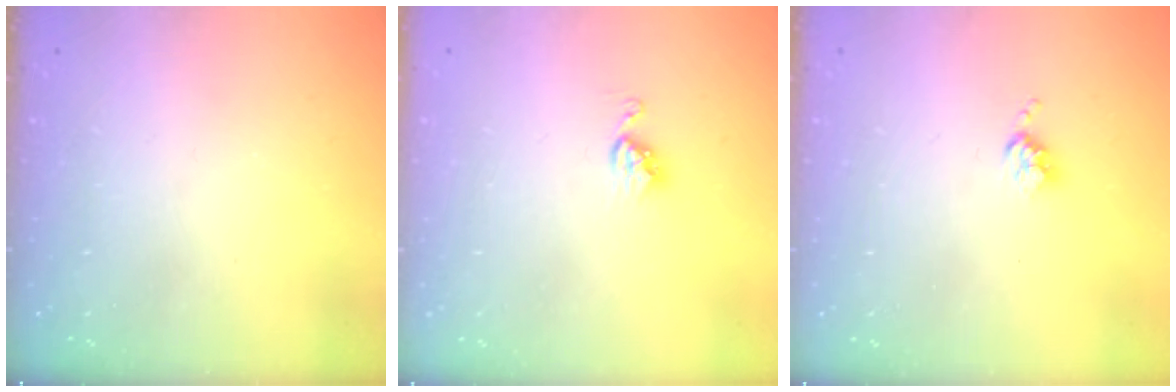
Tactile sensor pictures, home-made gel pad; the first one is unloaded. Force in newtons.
{"total": 5.1, "press": 5.0, "slide": 0.5}
{"total": 3.6, "press": 3.6, "slide": 0.4}